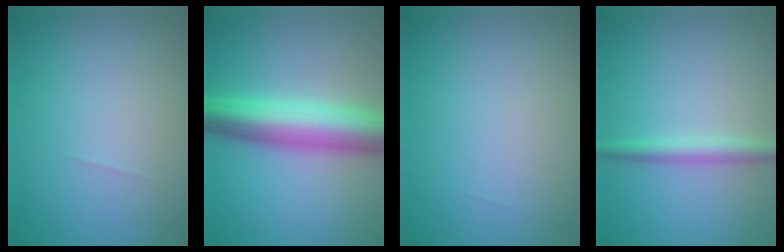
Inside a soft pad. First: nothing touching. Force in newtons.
{"total": 8.3, "press": 8.2, "slide": 0.2}
{"total": 0.0}
{"total": 2.2, "press": 2.2, "slide": 0.0}